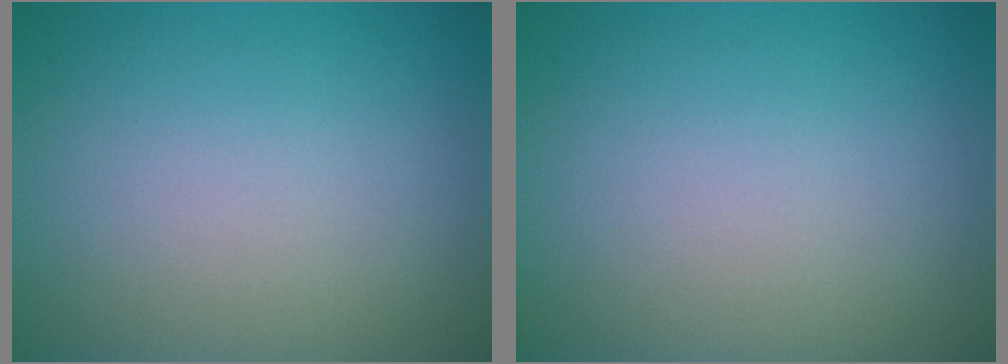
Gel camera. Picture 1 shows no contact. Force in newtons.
{"total": 0.0}